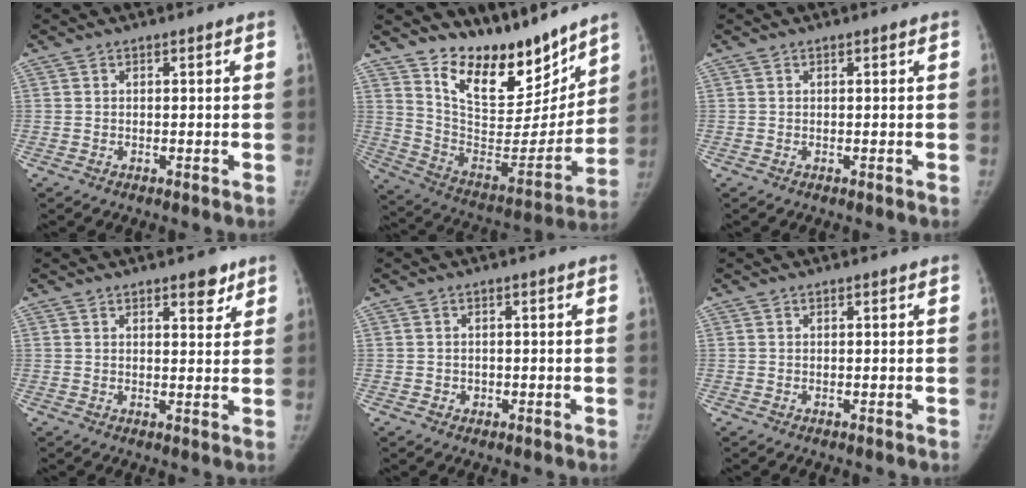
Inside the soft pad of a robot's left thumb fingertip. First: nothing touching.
{"total": 19.5, "force": [15.4, 8.1, 8.8], "torque": [-0.073, -0.112, 0.264]}
{"total": 0.0}
{"total": 4.0, "force": [2.6, 1.7, 2.5], "torque": [-0.014, -0.015, 0.033]}
{"total": 1.3, "force": [-0.4, 1.2, 0.2], "torque": [0.004, 0.005, -0.005]}
{"total": 0.0}